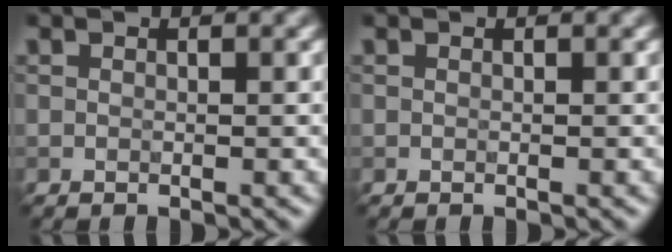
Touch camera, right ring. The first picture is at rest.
{"total": 0.0}